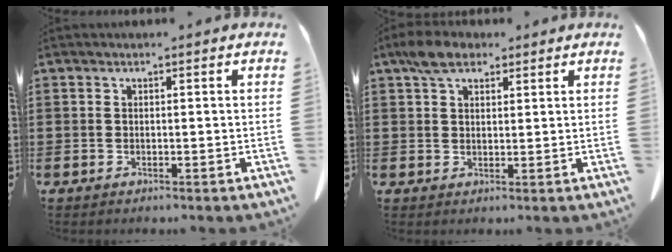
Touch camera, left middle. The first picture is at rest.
{"total": 4.7, "force": [3.3, 2.4, 2.3], "torque": [-0.049, 0.007, 0.059]}